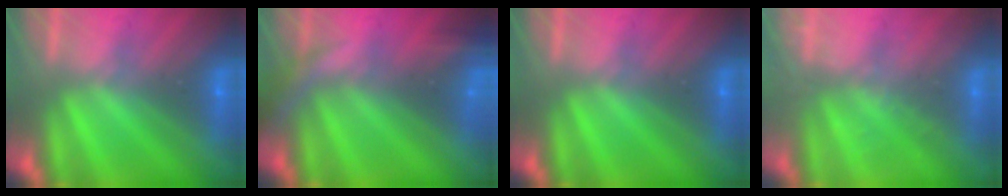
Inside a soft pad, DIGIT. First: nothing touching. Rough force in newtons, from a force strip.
{"total": 7.7}
{"total": 0.0}
{"total": 1.9}